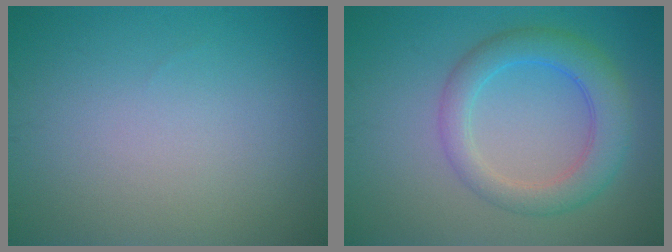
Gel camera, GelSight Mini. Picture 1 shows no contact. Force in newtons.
{"total": 4.7, "press": 4.7, "slide": 0.1}